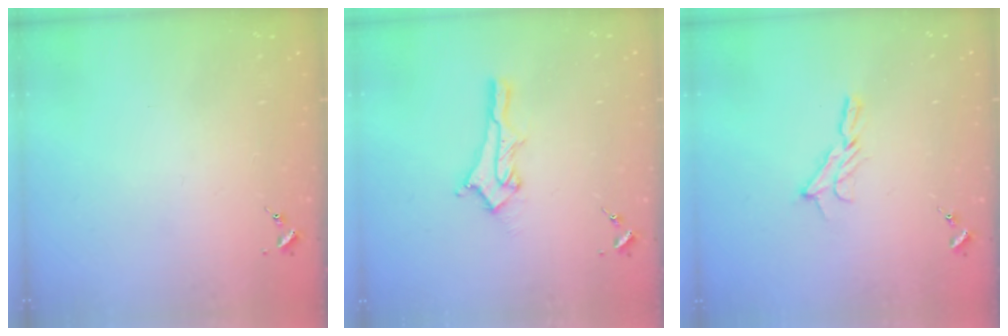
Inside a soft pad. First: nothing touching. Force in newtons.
{"total": 11.8, "press": 11.8, "slide": 0.6}
{"total": 7.9, "press": 7.9, "slide": 0.2}